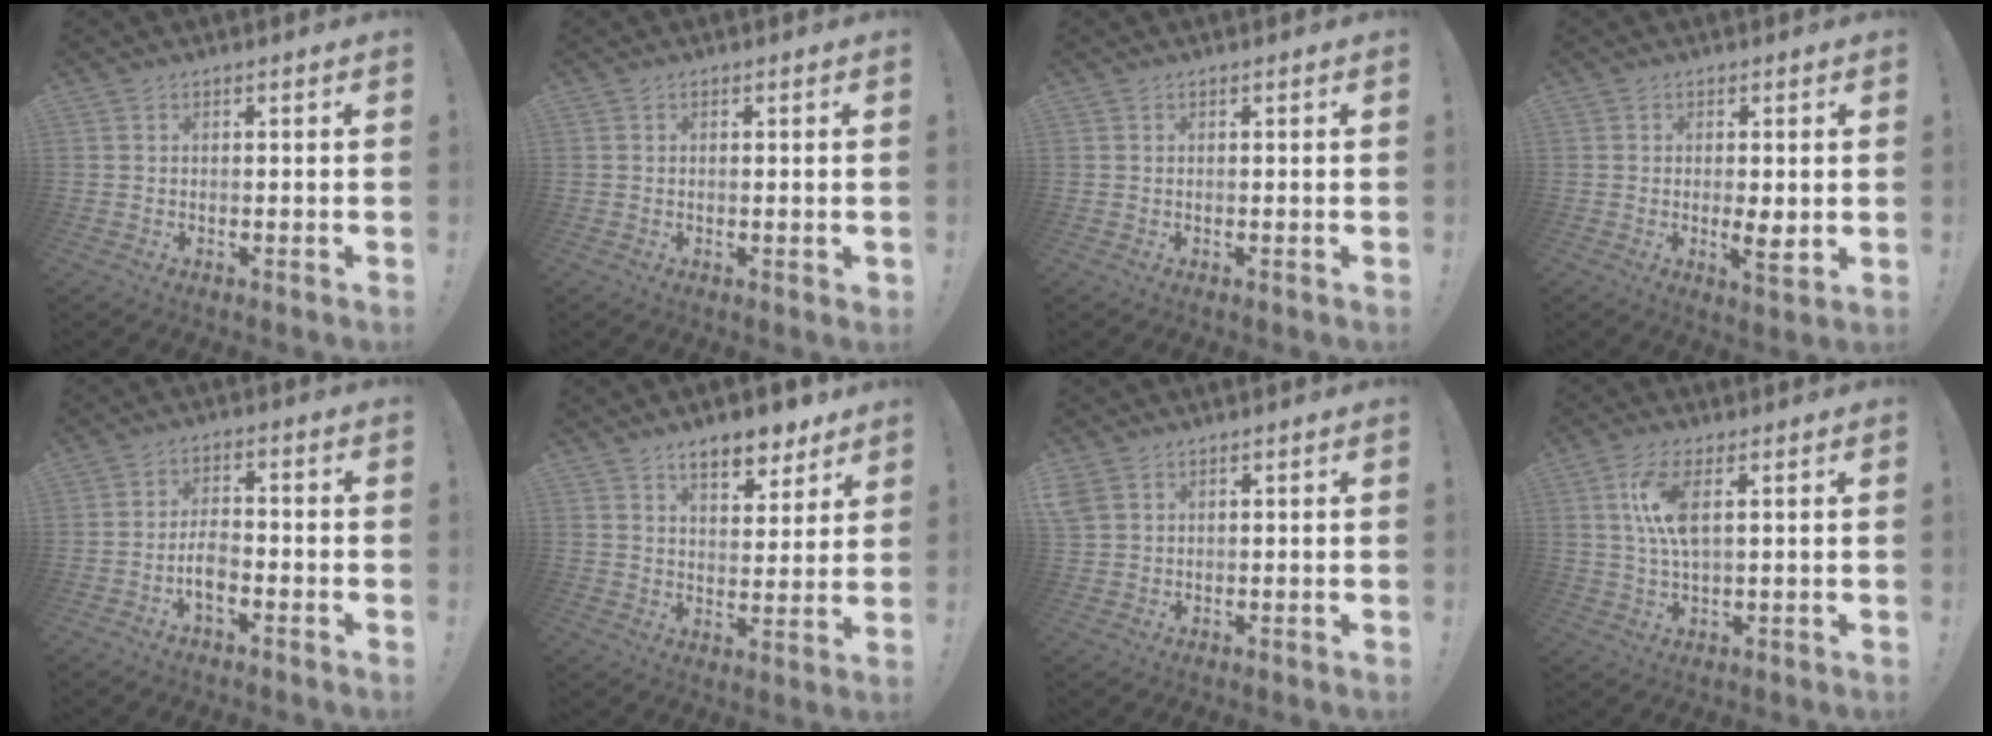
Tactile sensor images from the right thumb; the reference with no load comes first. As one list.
[{"total": 0.6, "force": [0.2, 0.1, 0.5], "torque": [-0.008, -0.001, 0.003]}, {"total": 0.0}, {"total": 4.6, "force": [-0.2, 1.1, 4.5], "torque": [-0.056, -0.012, -0.002]}, {"total": 5.8, "force": [-2.6, 2.8, 4.3], "torque": [-0.076, 0.001, -0.048]}, {"total": 10.4, "force": [7.6, 4.4, 5.4], "torque": [-0.063, -0.049, 0.134]}, {"total": 3.3, "force": [1.9, 2.3, 1.5], "torque": [-0.024, -0.004, 0.038]}, {"total": 9.1, "force": [2.5, 3.1, 8.2], "torque": [-0.173, -0.009, 0.041]}]